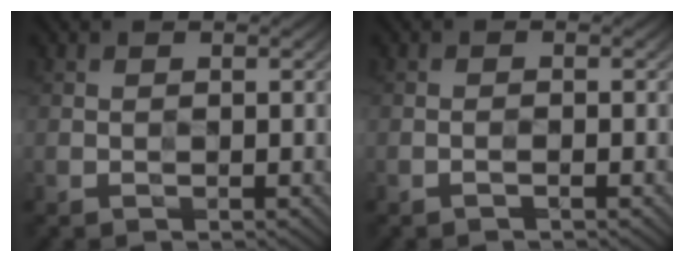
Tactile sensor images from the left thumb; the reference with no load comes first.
{"total": 0.7, "force": [-0.5, -0.4, 0.3], "torque": [-0.009, 0.007, -0.010]}